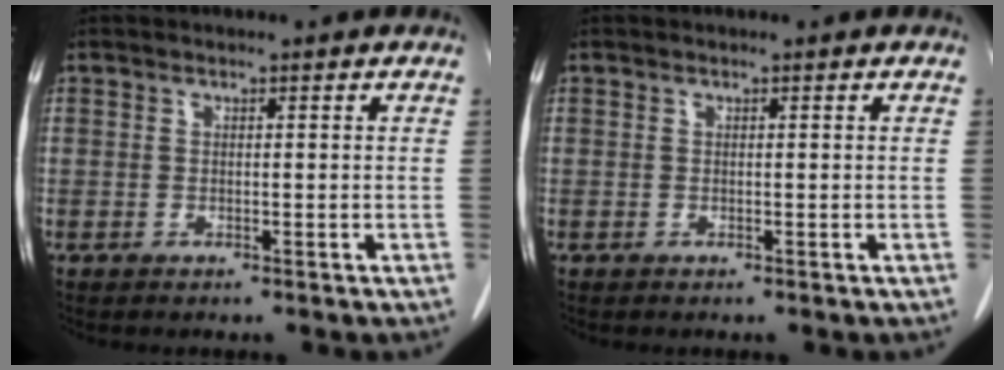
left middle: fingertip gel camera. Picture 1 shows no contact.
{"total": 0.0}